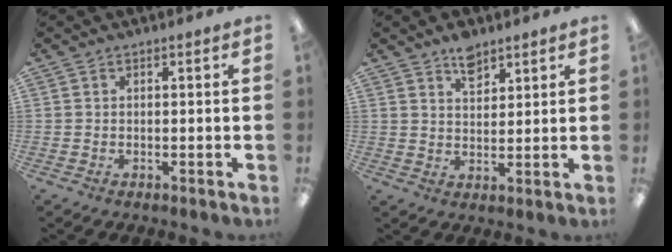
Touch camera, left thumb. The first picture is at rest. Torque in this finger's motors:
{"motor_torque": [0.92, 0.50, 0.80, -0.69, 0.02]}